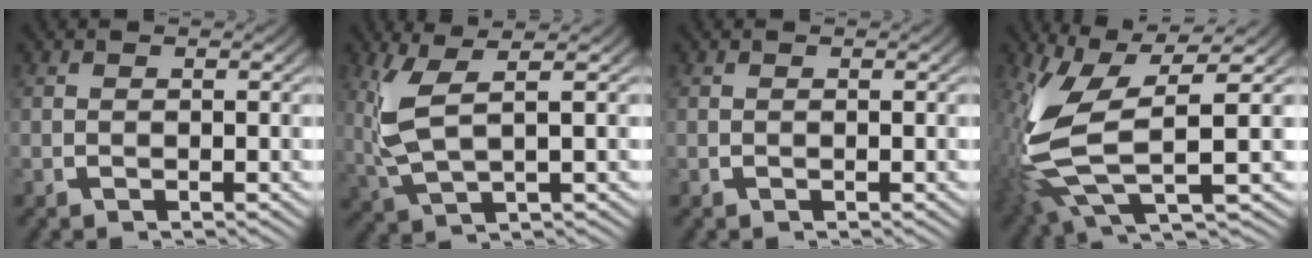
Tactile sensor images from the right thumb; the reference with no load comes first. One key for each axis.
{"total": 6.1, "fx": 1.5, "fy": 2.9, "fz": 5.2, "tx": -0.128, "ty": -0.002, "tz": 0.038}
{"total": 0.0}
{"total": 11.6, "fx": -0.1, "fy": 5.5, "fz": 10.3, "tx": -0.220, "ty": -0.022, "tz": 0.012}